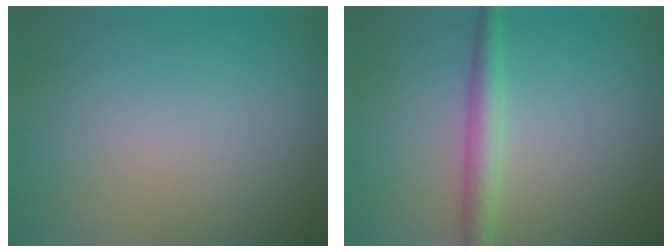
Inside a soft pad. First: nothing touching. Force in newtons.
{"total": 2.7, "press": 2.7, "slide": 0.0}